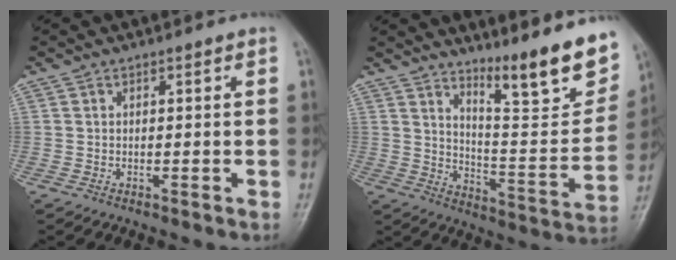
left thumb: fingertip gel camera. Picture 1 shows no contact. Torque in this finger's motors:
{"motor_torque": [0.45, 0.11, 0.14, -0.96, 0.15]}